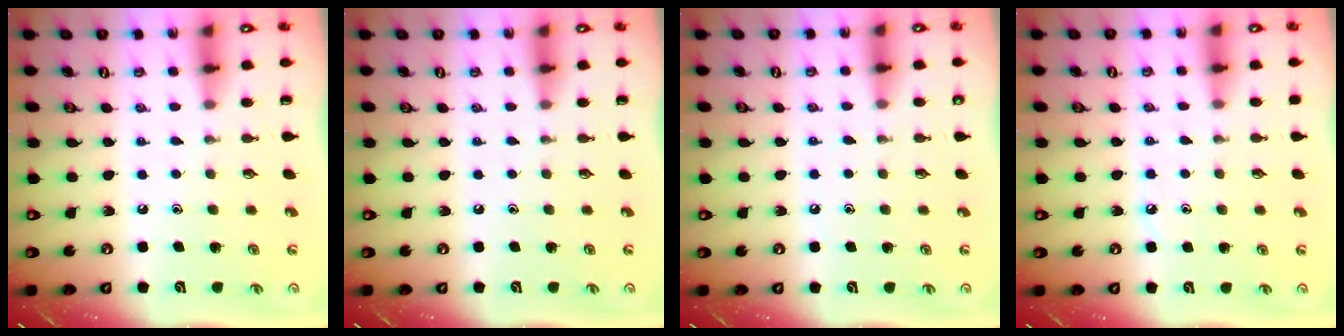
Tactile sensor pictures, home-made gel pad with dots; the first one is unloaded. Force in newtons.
{"total": 0.0}
{"total": 4.9, "press": 4.9, "slide": 0.7}
{"total": 3.5, "press": 3.5, "slide": 0.5}